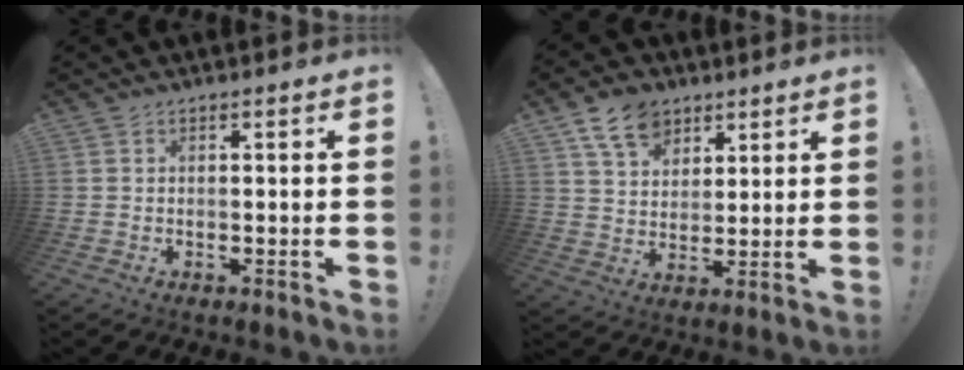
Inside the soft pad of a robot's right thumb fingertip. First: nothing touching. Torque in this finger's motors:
{"motor_torque": [0.01, 0.10, 0.62, 0.60, 0.00]}